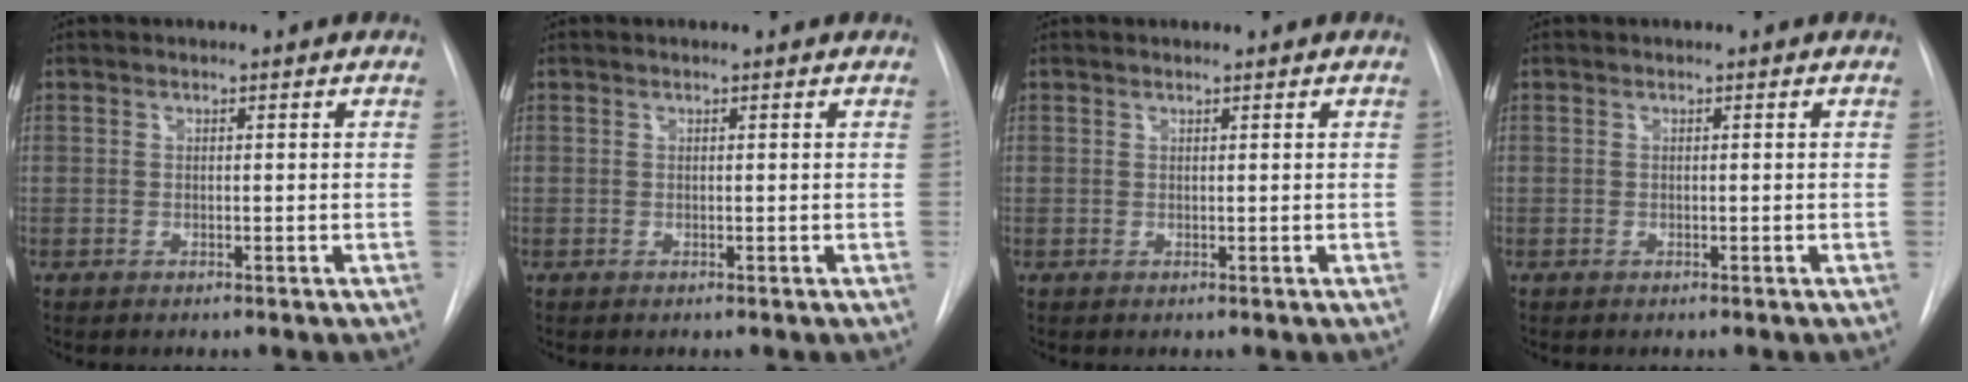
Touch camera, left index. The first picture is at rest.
{"total": 0.0}
{"total": 0.0}
{"total": 0.0}